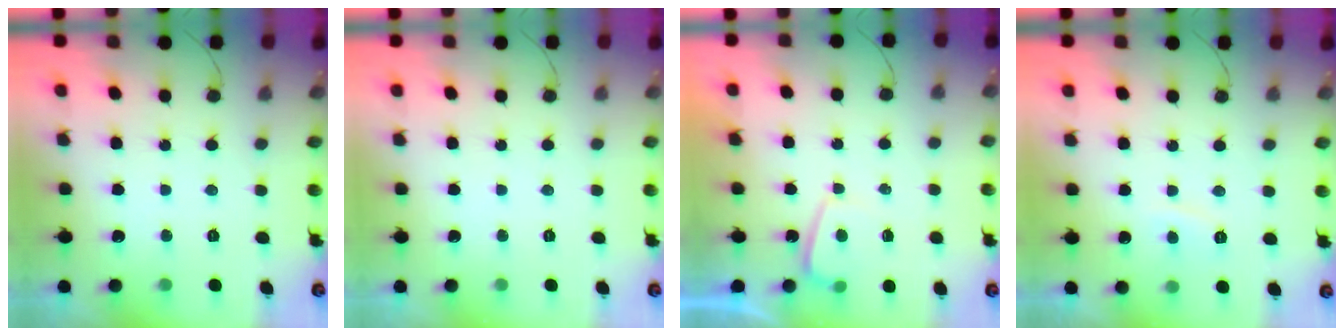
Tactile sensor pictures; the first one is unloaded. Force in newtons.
{"total": 0.0}
{"total": 1.9, "press": 1.7, "slide": 0.7}
{"total": 2.1, "press": 2.0, "slide": 0.7}